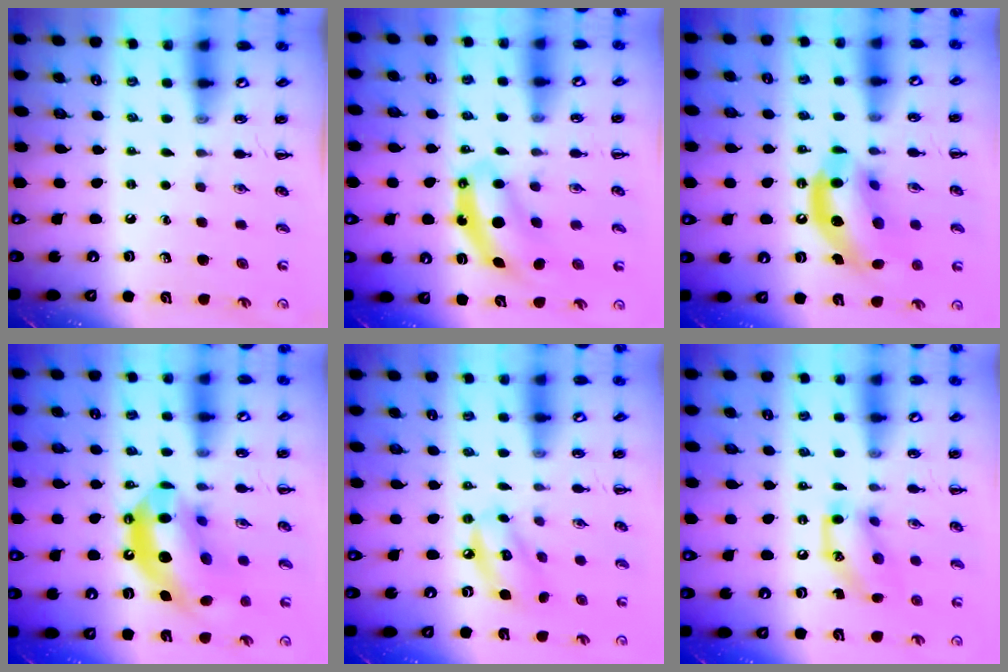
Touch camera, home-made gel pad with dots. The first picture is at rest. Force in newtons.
{"total": 7.2, "press": 7.1, "slide": 0.8}
{"total": 16.1, "press": 15.5, "slide": 4.4}
{"total": 18.5, "press": 17.8, "slide": 5.1}
{"total": 8.0, "press": 7.8, "slide": 1.7}
{"total": 13.0, "press": 12.8, "slide": 2.2}